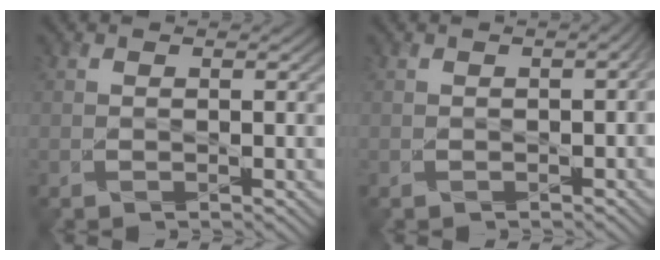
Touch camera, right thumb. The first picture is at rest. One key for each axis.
{"total": 1.9, "fx": -0.2, "fy": 0.9, "fz": 1.6, "tx": -0.024, "ty": 0.000, "tz": 0.001}